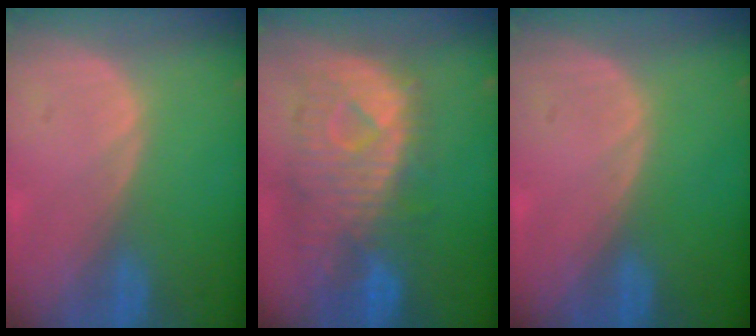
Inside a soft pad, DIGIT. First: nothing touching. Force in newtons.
{"total": 10.7, "press": 9.5, "slide": 4.9}
{"total": 0.0}